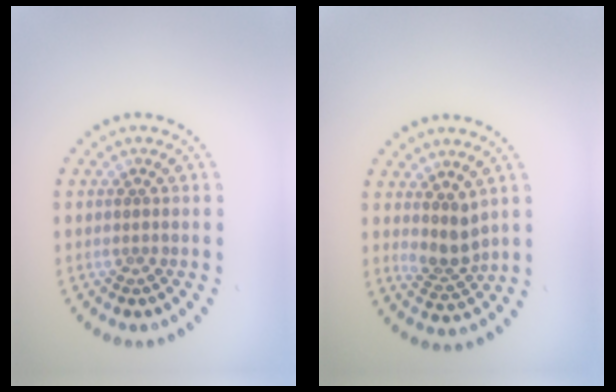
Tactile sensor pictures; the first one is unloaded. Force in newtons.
{"total": 2.5, "press": 1.9, "slide": 1.6}